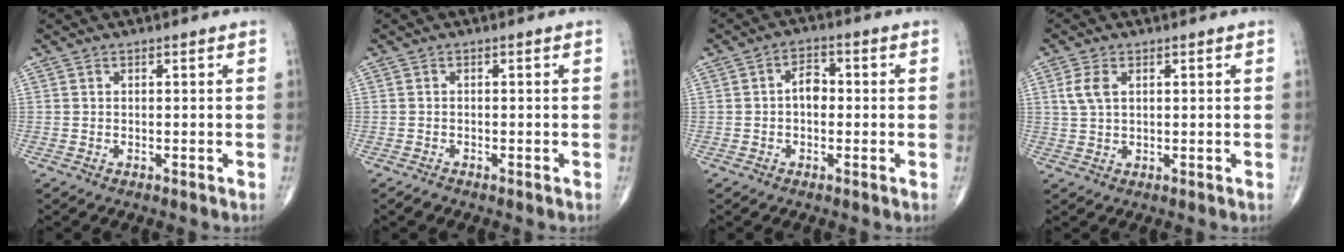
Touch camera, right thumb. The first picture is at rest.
{"total": 1.1, "force": [-1.0, 0.3, 0.3], "torque": [-0.009, -0.001, -0.019]}
{"total": 4.0, "force": [-0.3, 2.7, 2.9], "torque": [-0.035, 0.015, -0.013]}
{"total": 3.8, "force": [1.1, 2.2, 2.9], "torque": [-0.067, 0.005, 0.025]}